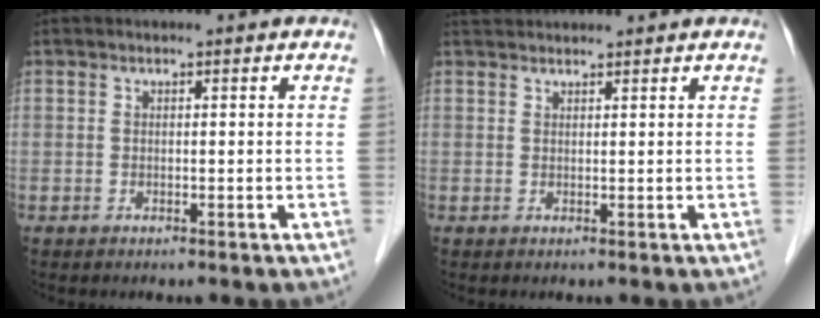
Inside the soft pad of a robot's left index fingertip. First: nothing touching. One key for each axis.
{"total": 3.6, "fx": 3.5, "fy": 0.4, "fz": 0.7, "tx": -0.010, "ty": 0.035, "tz": 0.058}